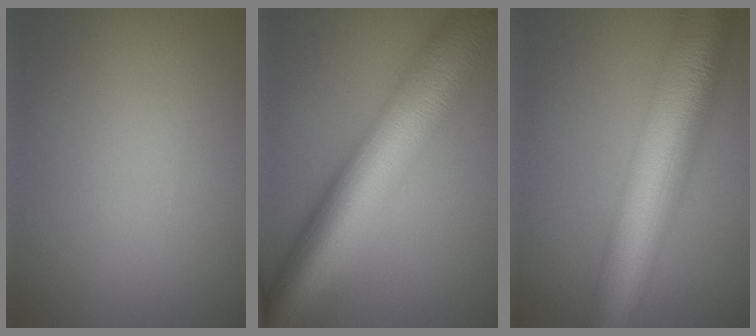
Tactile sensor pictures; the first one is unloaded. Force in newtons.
{"total": 12.8, "press": 12.8, "slide": 0.2}
{"total": 12.3, "press": 12.3, "slide": 0.1}